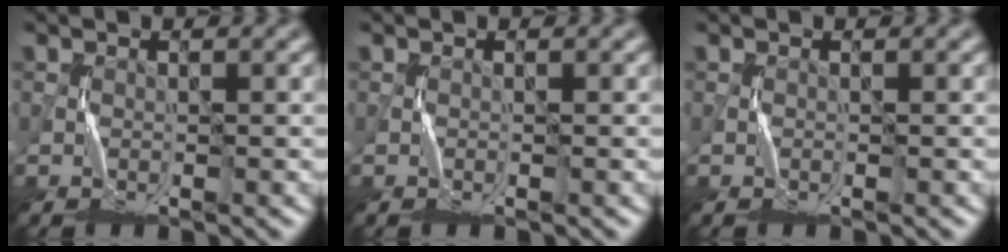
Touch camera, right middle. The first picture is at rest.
{"total": 0.0}
{"total": 0.0}